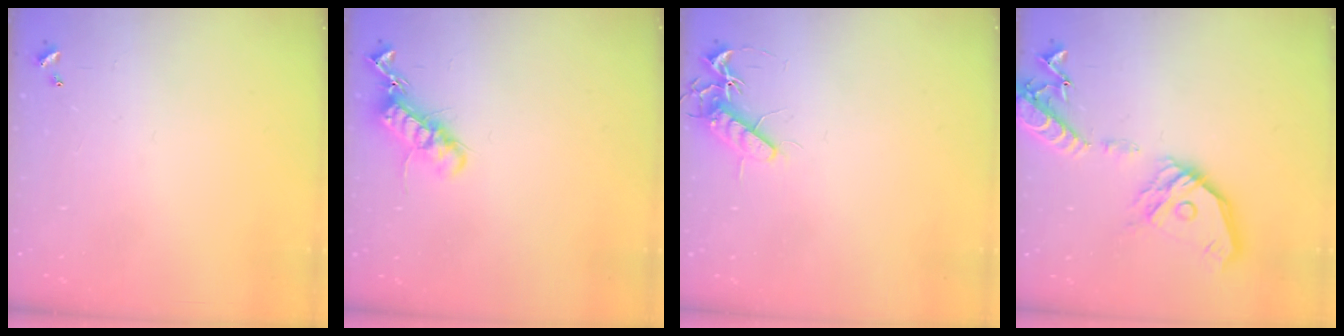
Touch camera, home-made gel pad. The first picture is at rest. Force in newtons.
{"total": 13.3, "press": 13.3, "slide": 0.3}
{"total": 10.8, "press": 10.8, "slide": 0.4}
{"total": 20.0, "press": 19.7, "slide": 3.5}